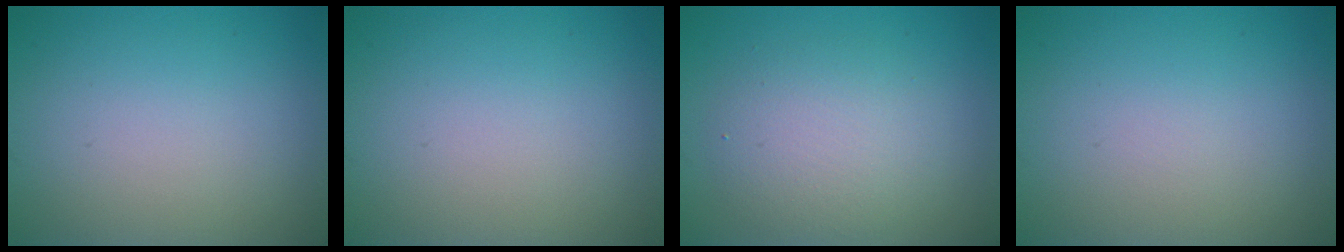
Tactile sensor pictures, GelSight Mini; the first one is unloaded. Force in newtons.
{"total": 0.0}
{"total": 4.0, "press": 4.0, "slide": 0.1}
{"total": 0.0}